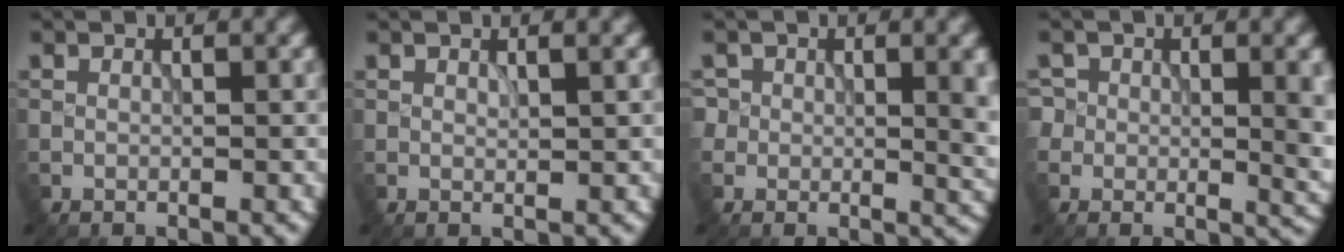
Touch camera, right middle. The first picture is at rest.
{"total": 0.7, "force": [0.6, -0.1, 0.3], "torque": [-0.007, 0.002, 0.009]}
{"total": 4.6, "force": [0.7, 3.0, 3.3], "torque": [-0.042, -0.010, 0.013]}
{"total": 5.0, "force": [0.3, 3.5, 3.6], "torque": [-0.049, -0.013, 0.006]}